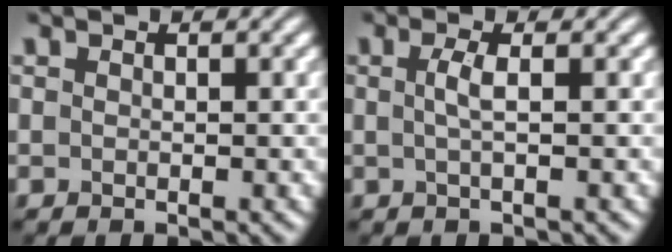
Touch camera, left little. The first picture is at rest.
{"total": 1.6, "force": [0.1, 0.3, 1.6], "torque": [-0.034, 0.003, 0.001]}